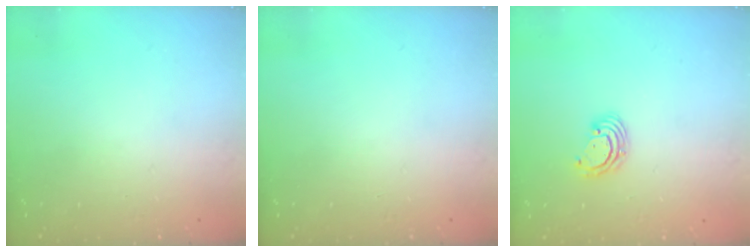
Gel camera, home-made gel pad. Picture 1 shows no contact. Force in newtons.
{"total": 0.0}
{"total": 3.1, "press": 3.1, "slide": 0.1}